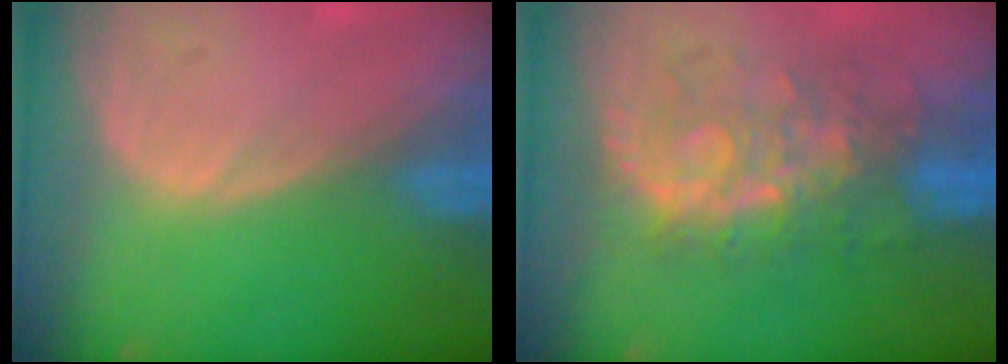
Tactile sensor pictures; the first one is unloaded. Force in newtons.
{"total": 8.3, "press": 8.3, "slide": 0.9}